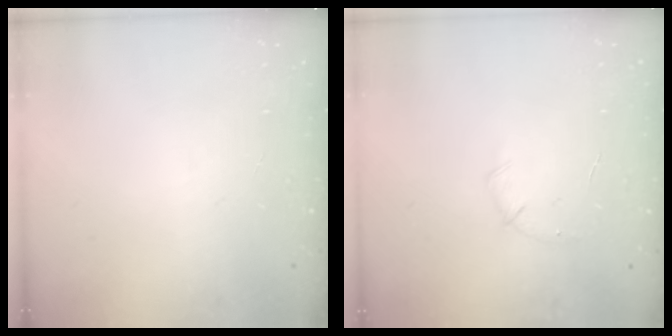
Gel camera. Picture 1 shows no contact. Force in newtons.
{"total": 5.1, "press": 4.9, "slide": 1.4}